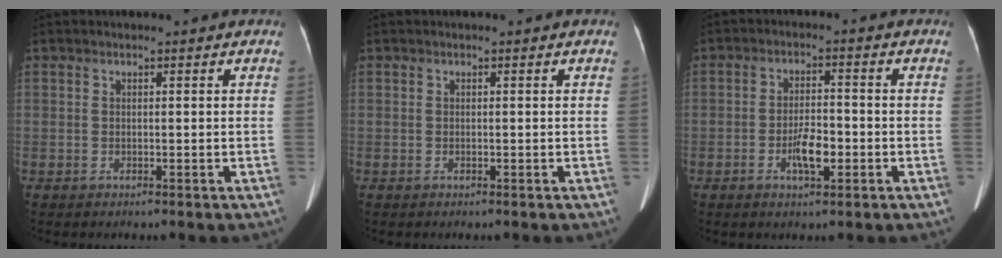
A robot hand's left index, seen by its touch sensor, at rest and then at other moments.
{"total": 0.0}
{"total": 4.8, "force": [-1.8, 1.5, 4.2], "torque": [-0.078, 0.001, -0.030]}